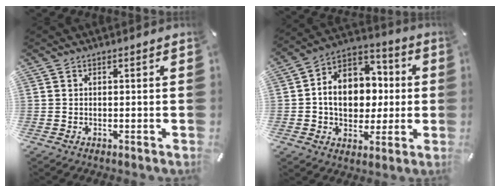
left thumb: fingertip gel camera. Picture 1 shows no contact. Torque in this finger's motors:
{"motor_torque": [2.08, 2.87, 0.84, 0.35, 0.20]}